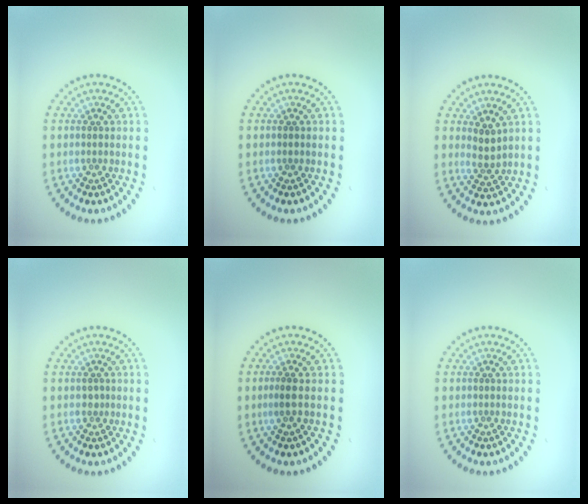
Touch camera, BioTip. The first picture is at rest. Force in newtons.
{"total": 0.5, "press": 0.5, "slide": 0.1}
{"total": 1.7, "press": 1.4, "slide": 1.0}
{"total": 0.6, "press": 0.5, "slide": 0.4}
{"total": 1.1, "press": 1.0, "slide": 0.5}
{"total": 0.0}